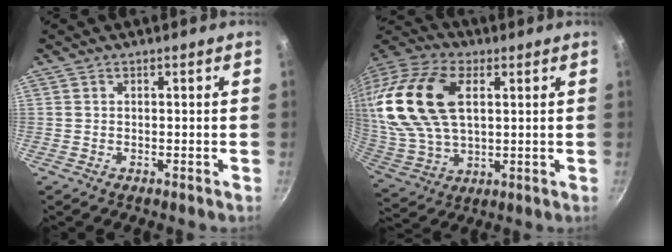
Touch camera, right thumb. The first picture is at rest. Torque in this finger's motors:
{"motor_torque": [-0.32, 3.39, 2.36, 0.41, 0.33]}